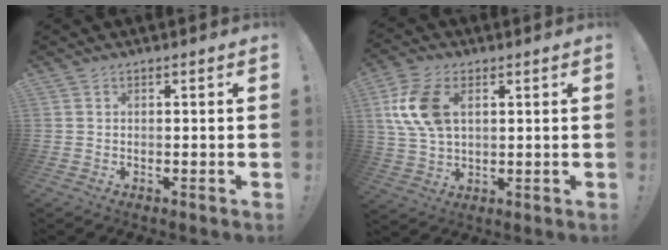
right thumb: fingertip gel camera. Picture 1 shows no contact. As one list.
[{"total": 13.4, "force": [3.6, 8.4, 9.9], "torque": [-0.201, 0.000, 0.068]}]